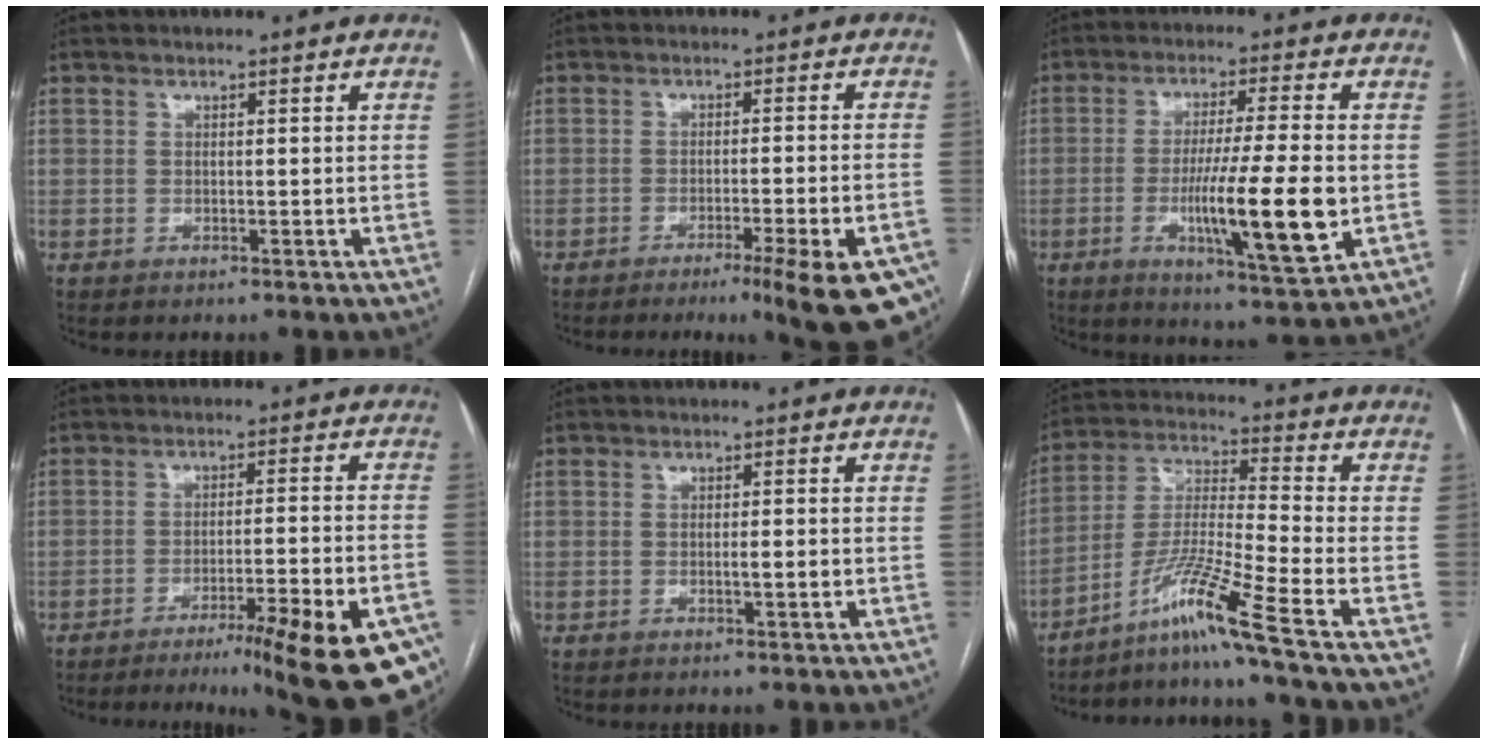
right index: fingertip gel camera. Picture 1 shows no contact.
{"total": 14.8, "force": [-9.8, 1.3, 11.0], "torque": [-0.071, -0.001, -0.129]}
{"total": 14.0, "force": [-3.0, 0.6, 13.6], "torque": [-0.233, -0.023, -0.049]}
{"total": 20.4, "force": [-13.3, 2.4, 15.3], "torque": [-0.125, 0.001, -0.181]}
{"total": 1.7, "force": [-0.4, 0.2, 1.6], "torque": [-0.028, 0.000, -0.007]}
{"total": 11.7, "force": [-7.9, -2.9, 8.2], "torque": [-0.171, -0.017, -0.146]}